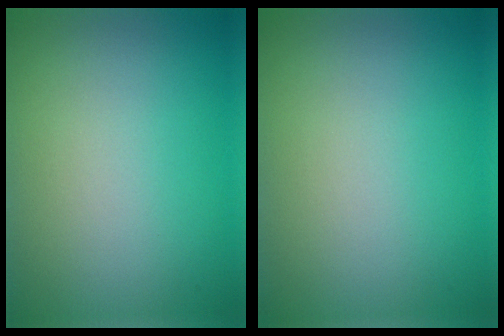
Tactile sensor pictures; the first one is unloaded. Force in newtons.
{"total": 0.0}